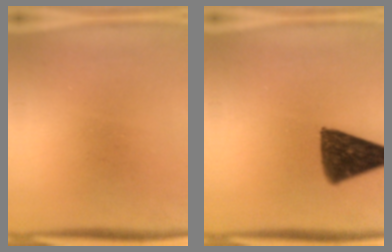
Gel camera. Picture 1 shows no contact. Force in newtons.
{"total": 11.3}